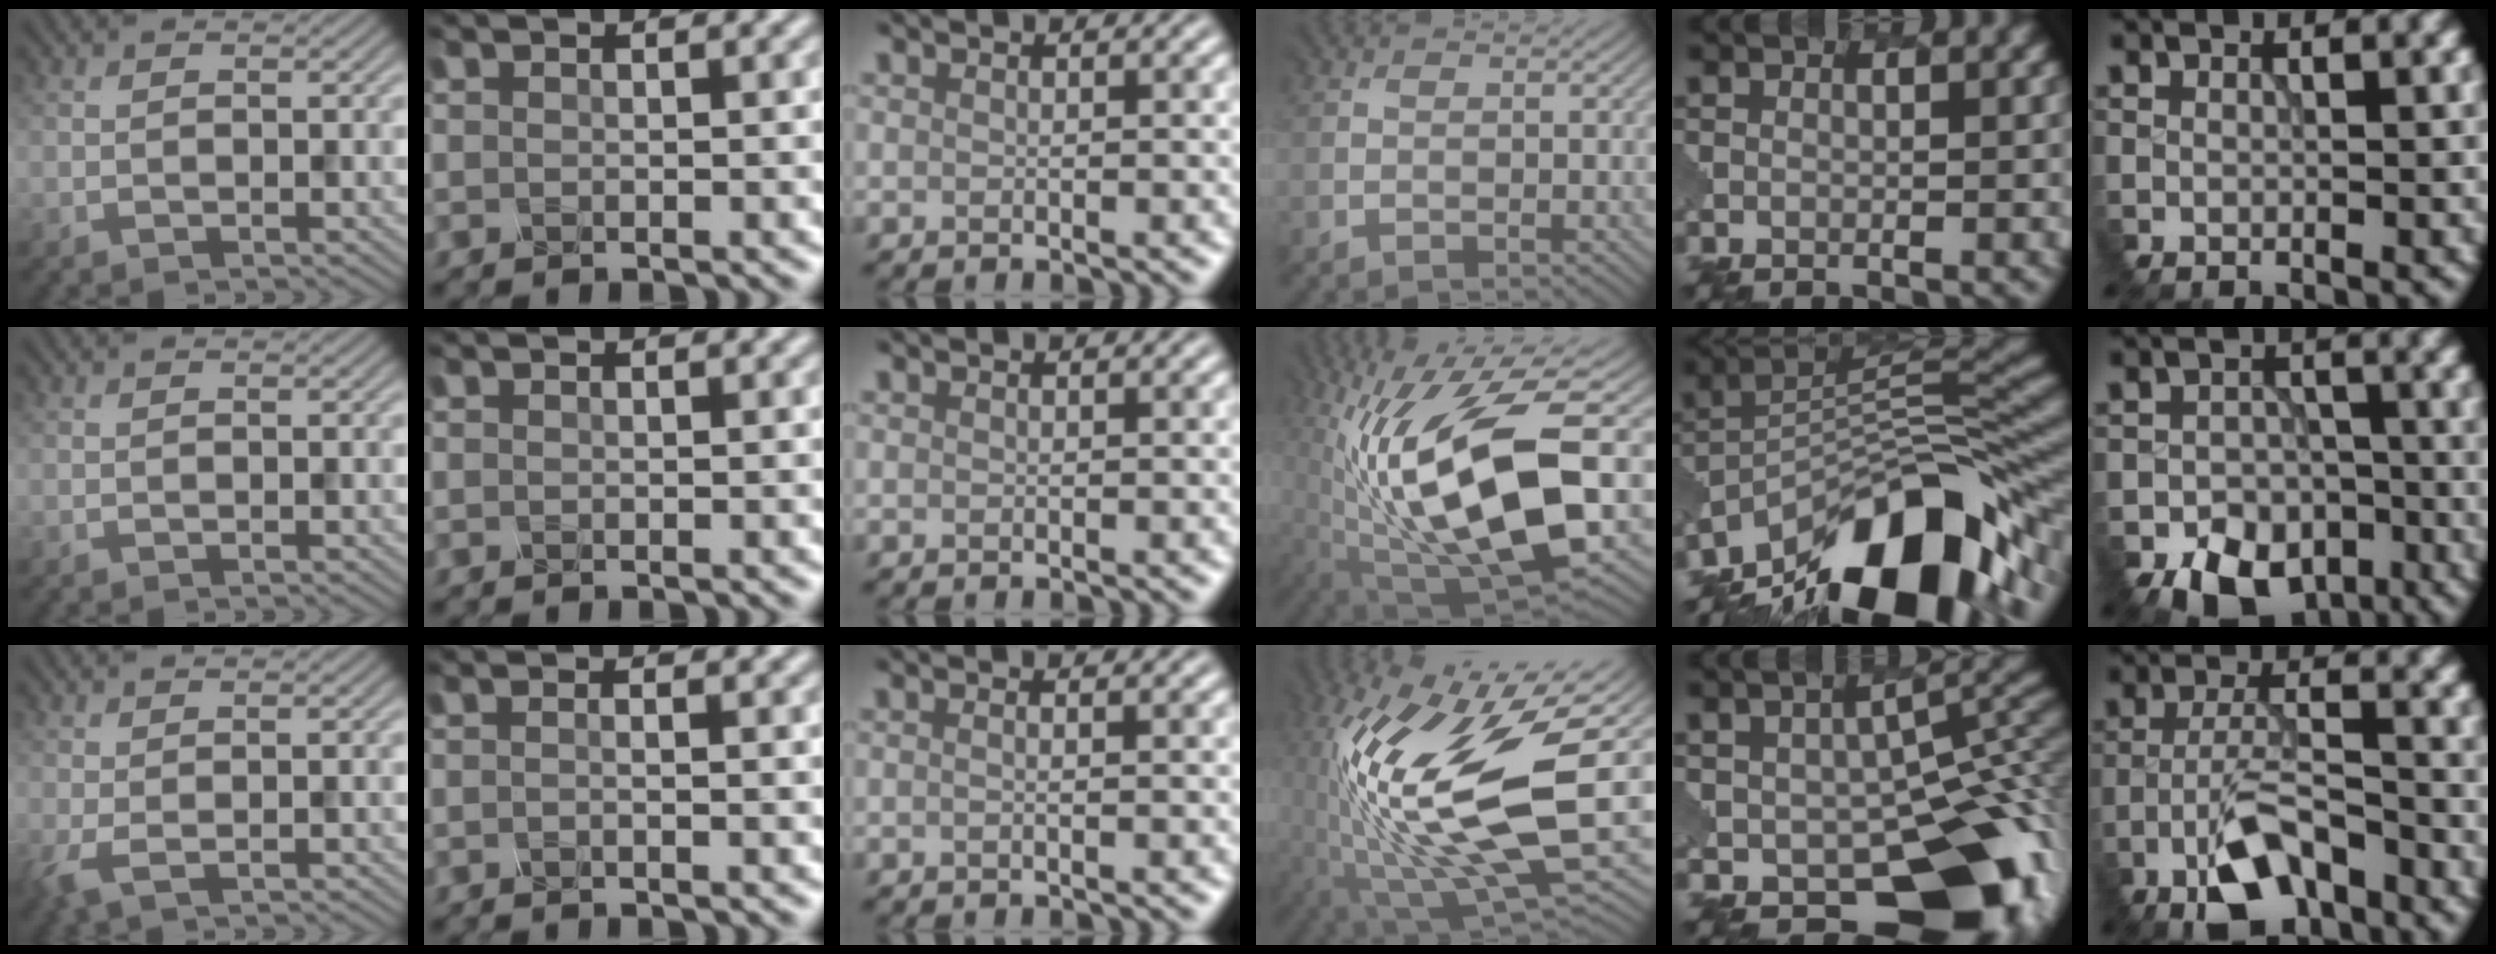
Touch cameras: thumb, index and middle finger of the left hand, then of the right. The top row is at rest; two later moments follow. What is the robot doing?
{"motion": "disassemble", "object": "battery cover"}